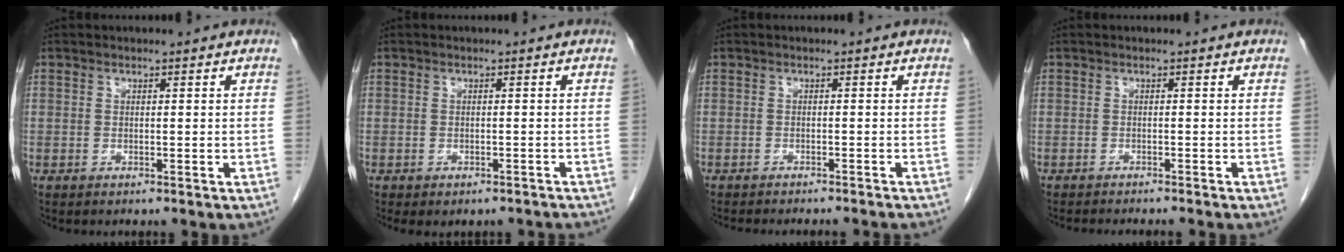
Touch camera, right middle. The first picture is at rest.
{"total": 5.0, "force": [-4.2, 2.0, 1.9], "torque": [-0.017, 0.005, -0.045]}
{"total": 9.7, "force": [-8.8, 1.1, 3.9], "torque": [-0.036, -0.013, -0.103]}
{"total": 6.1, "force": [-5.5, 0.2, 2.7], "torque": [-0.021, -0.009, -0.075]}